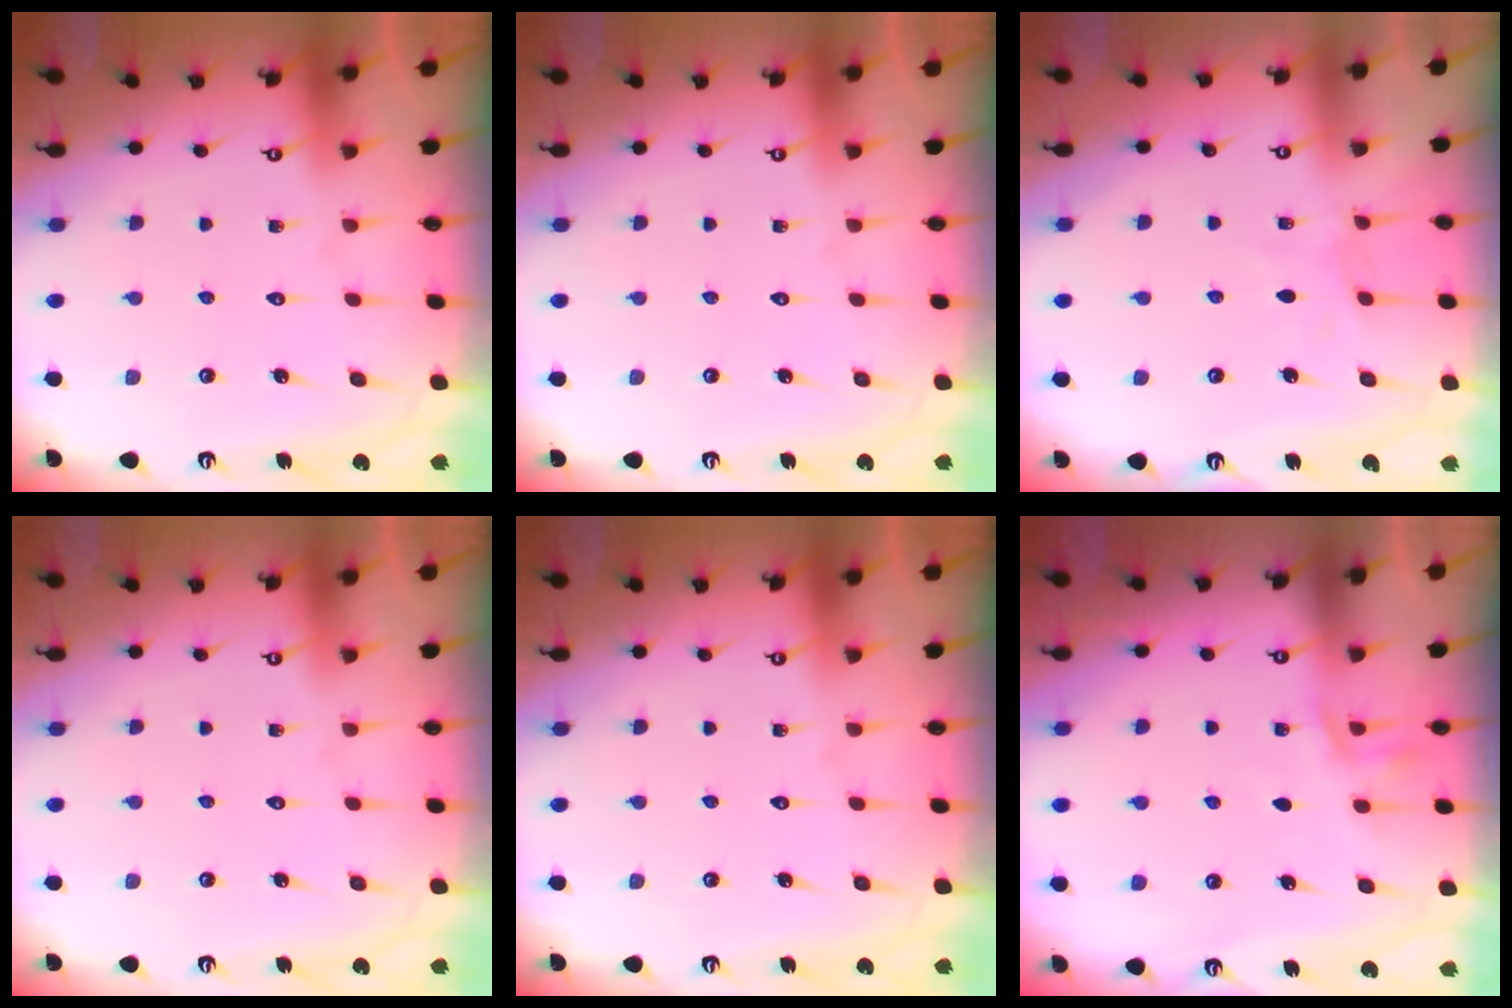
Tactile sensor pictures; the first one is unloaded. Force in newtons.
{"total": 0.0}
{"total": 4.0, "press": 4.0, "slide": 0.5}
{"total": 0.0}
{"total": 0.0}
{"total": 5.9, "press": 5.4, "slide": 2.4}